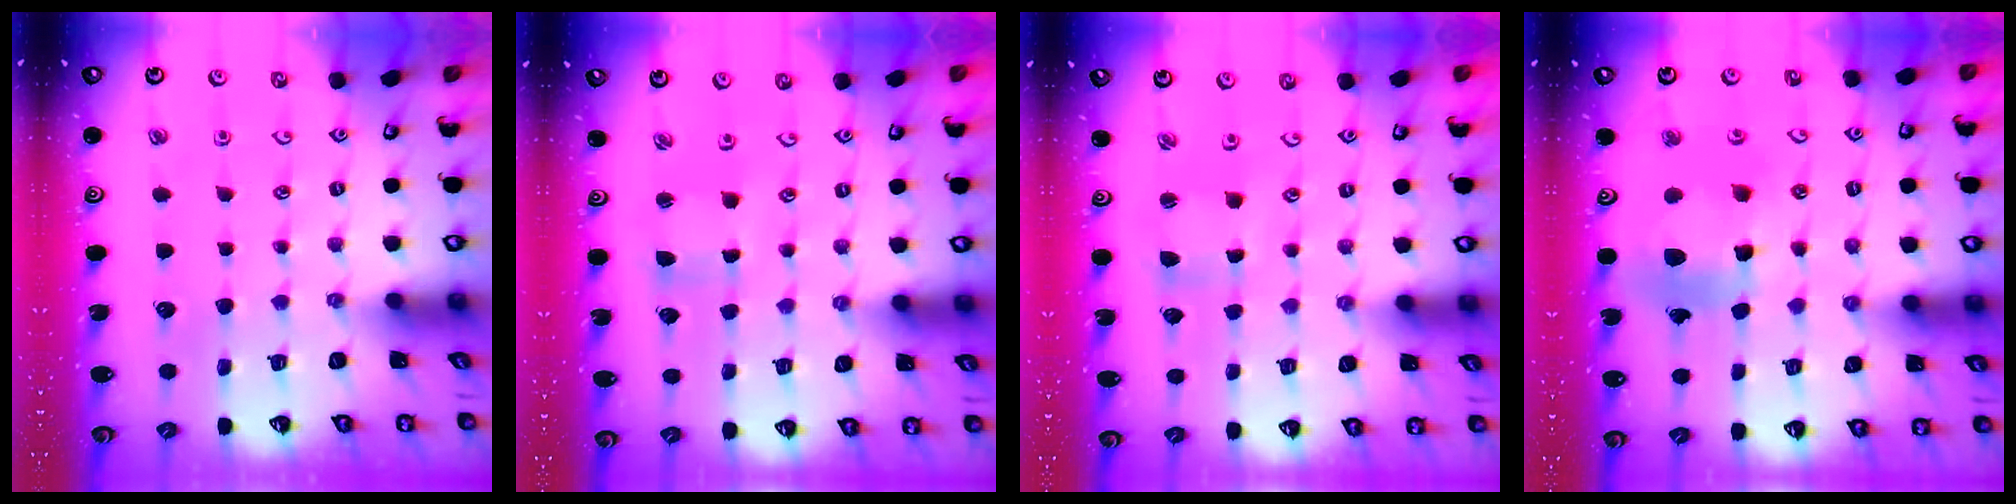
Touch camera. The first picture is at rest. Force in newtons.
{"total": 2.2, "press": 2.2, "slide": 0.3}
{"total": 2.5, "press": 2.5, "slide": 0.3}
{"total": 13.6, "press": 13.5, "slide": 1.6}